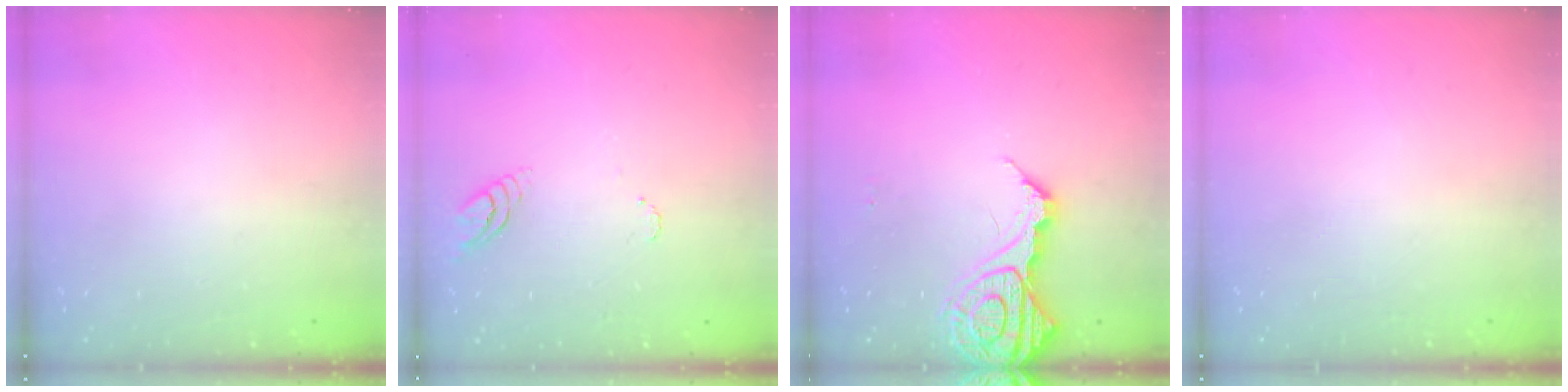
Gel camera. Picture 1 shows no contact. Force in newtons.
{"total": 4.9, "press": 4.9, "slide": 0.4}
{"total": 14.3, "press": 14.3, "slide": 1.4}
{"total": 0.0}